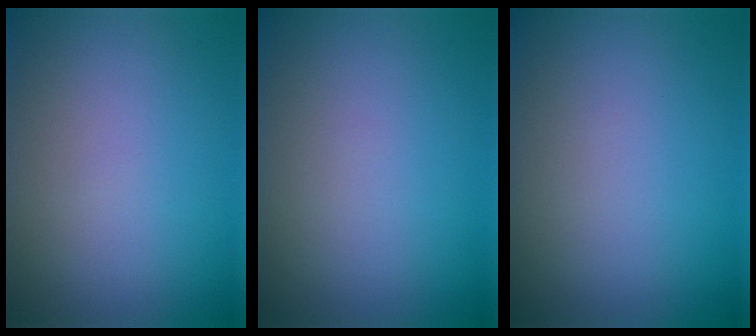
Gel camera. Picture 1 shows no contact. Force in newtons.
{"total": 0.0}
{"total": 0.0}